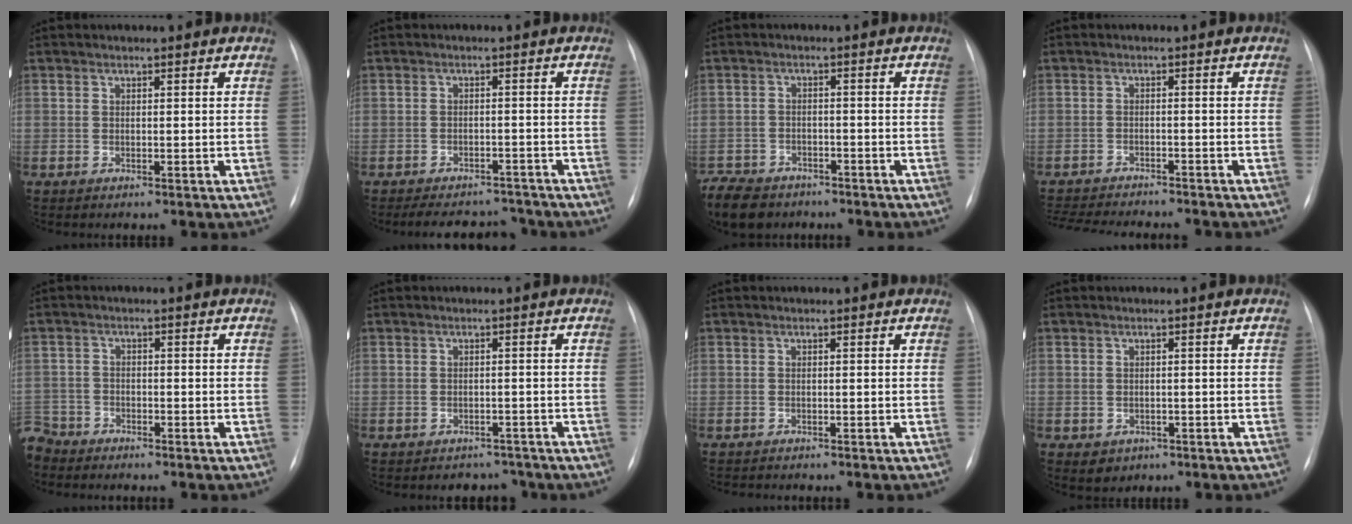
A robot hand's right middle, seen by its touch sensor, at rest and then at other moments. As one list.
[{"total": 8.6, "force": [-7.9, 2.9, 1.9], "torque": [-0.023, 0.010, -0.102]}, {"total": 9.2, "force": [-7.3, 4.8, 3.0], "torque": [-0.064, -0.006, -0.114]}, {"total": 14.4, "force": [-13.0, 2.6, 5.5], "torque": [-0.115, -0.014, -0.179]}, {"total": 5.6, "force": [-5.2, 2.3, 0.1], "torque": [0.000, -0.009, -0.102]}, {"total": 3.1, "force": [-2.7, 1.5, -0.4], "torque": [0.008, 0.012, -0.033]}, {"total": 3.4, "force": [-3.1, 0.6, 1.3], "torque": [-0.017, -0.006, -0.038]}, {"total": 2.4, "force": [-1.1, 2.0, 0.6], "torque": [-0.004, 0.005, -0.004]}]